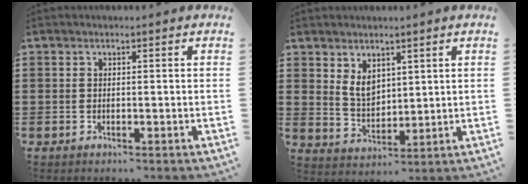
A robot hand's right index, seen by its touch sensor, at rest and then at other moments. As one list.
[{"total": 4.6, "force": [2.5, 2.9, 2.5], "torque": [-0.049, 0.001, 0.045]}]